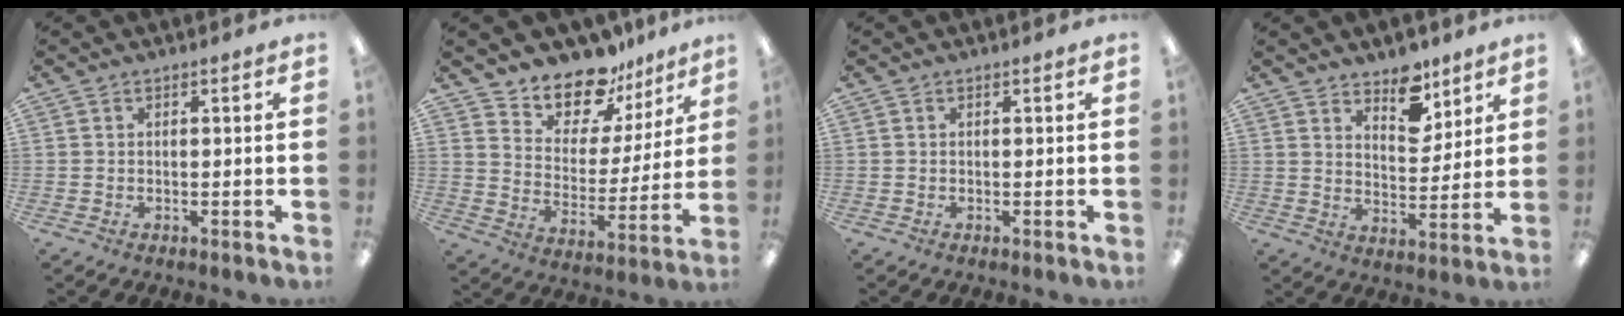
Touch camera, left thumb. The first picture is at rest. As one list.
[{"total": 12.8, "force": [11.6, 5.0, 1.6], "torque": [-0.044, -0.109, 0.217]}, {"total": 0.0}, {"total": 9.4, "force": [7.2, 4.9, 3.5], "torque": [-0.021, -0.052, 0.124]}]